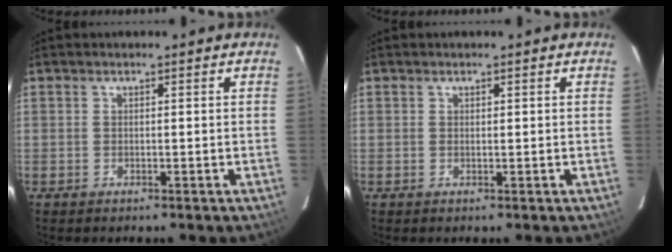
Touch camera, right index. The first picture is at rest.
{"total": 0.0}